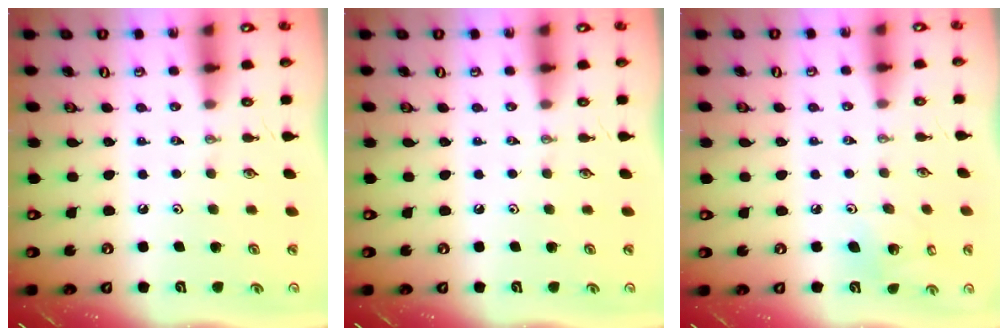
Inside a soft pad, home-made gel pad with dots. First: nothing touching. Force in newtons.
{"total": 0.0}
{"total": 5.0, "press": 4.7, "slide": 1.8}